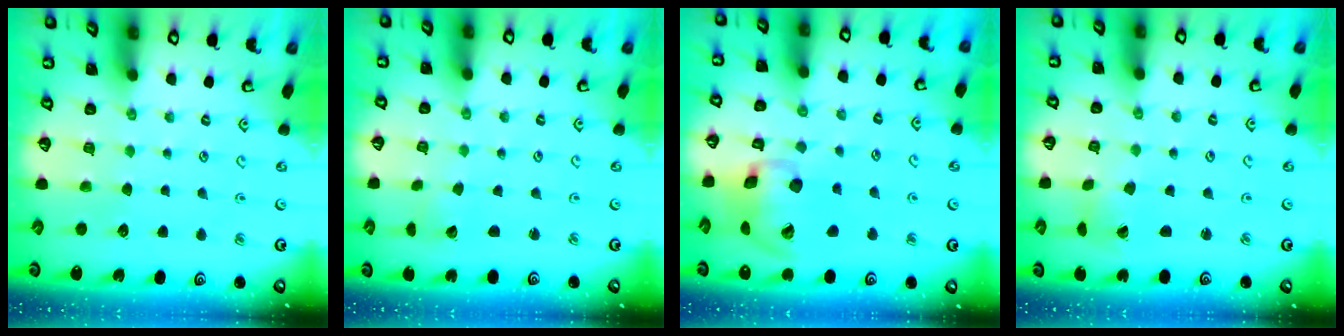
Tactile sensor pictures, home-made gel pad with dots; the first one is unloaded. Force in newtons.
{"total": 1.2, "press": 1.2, "slide": 0.1}
{"total": 16.5, "press": 16.3, "slide": 2.7}
{"total": 1.1, "press": 1.1, "slide": 0.1}